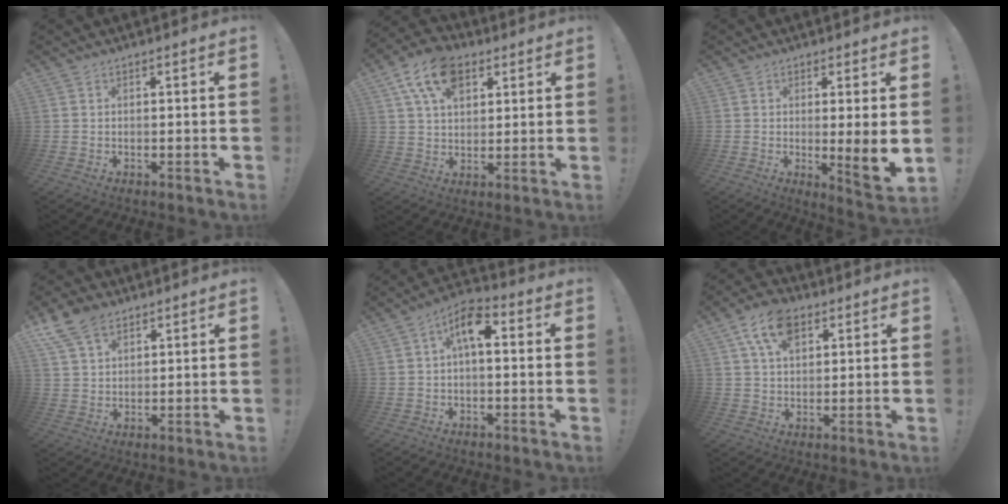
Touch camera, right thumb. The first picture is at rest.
{"total": 13.7, "force": [6.7, 8.7, 8.2], "torque": [-0.133, -0.017, 0.126]}
{"total": 7.8, "force": [0.2, -0.2, 7.8], "torque": [-0.099, -0.025, 0.002]}
{"total": 9.6, "force": [6.0, 5.8, 4.7], "torque": [-0.080, -0.023, 0.120]}
{"total": 8.4, "force": [1.7, 4.0, 7.2], "torque": [-0.108, 0.002, 0.029]}
{"total": 10.9, "force": [5.4, 6.5, 6.9], "torque": [-0.112, -0.007, 0.100]}